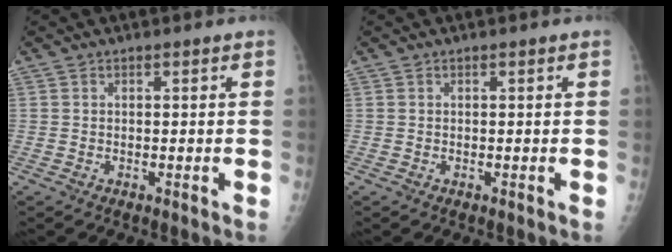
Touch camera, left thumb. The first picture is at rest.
{"total": 0.0}